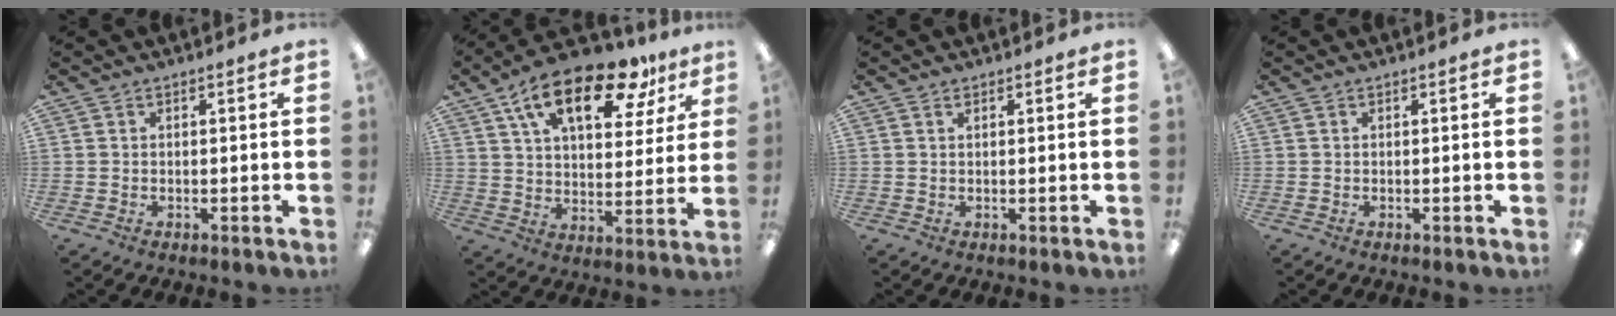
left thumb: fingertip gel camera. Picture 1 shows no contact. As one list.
[{"total": 19.4, "force": [11.2, 8.6, 13.2], "torque": [-0.211, -0.044, 0.186]}, {"total": 0.5, "force": [0.4, 0.2, 0.3], "torque": [-0.006, 0.003, 0.007]}, {"total": 0.0}]